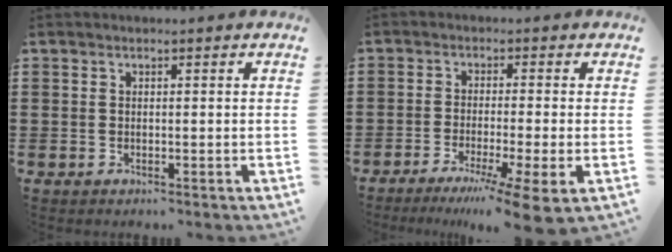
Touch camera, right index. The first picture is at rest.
{"total": 5.1, "force": [-3.3, -0.9, 3.8], "torque": [-0.070, -0.020, -0.060]}